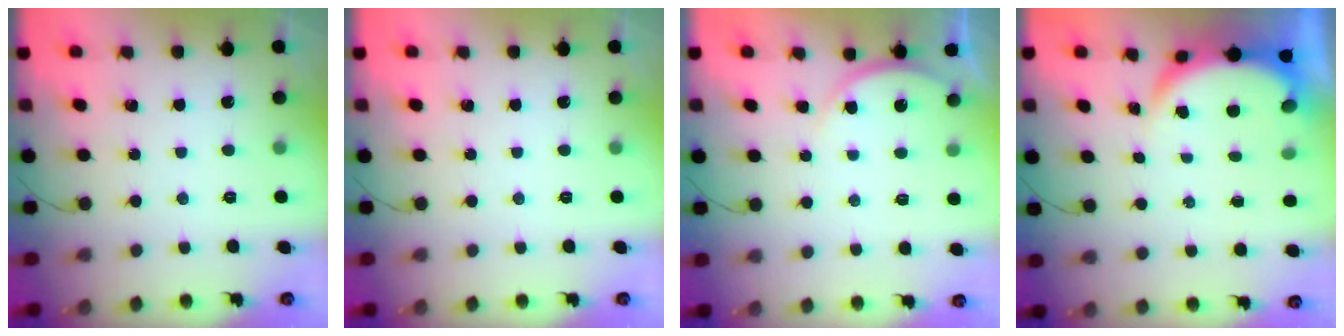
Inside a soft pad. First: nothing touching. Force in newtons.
{"total": 0.0}
{"total": 4.8, "press": 4.7, "slide": 0.6}
{"total": 4.9, "press": 4.8, "slide": 0.9}